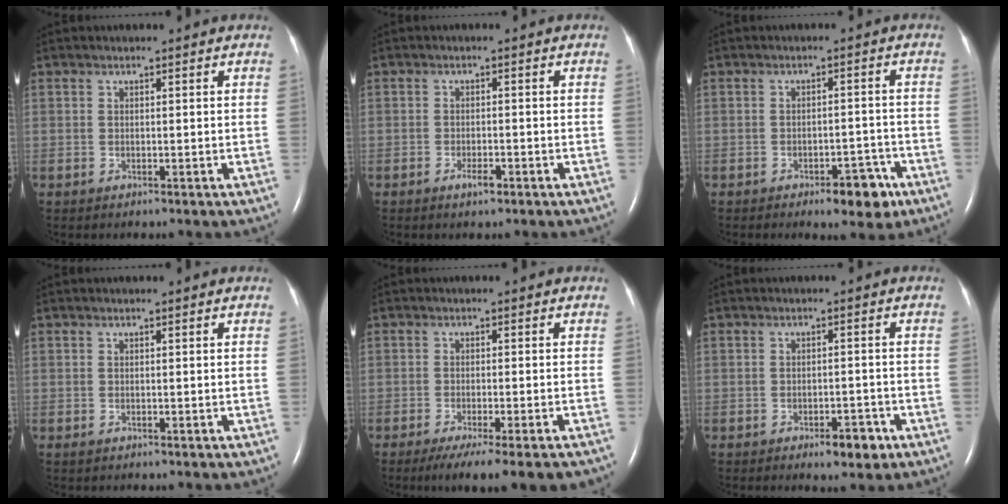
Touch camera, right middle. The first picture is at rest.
{"total": 1.8, "force": [-1.2, 0.5, 1.3], "torque": [-0.028, -0.001, -0.017]}
{"total": 5.2, "force": [-3.3, 2.1, 3.5], "torque": [-0.038, 0.004, -0.039]}
{"total": 0.0}
{"total": 9.9, "force": [-7.7, 0.5, 6.2], "torque": [-0.077, -0.020, -0.113]}
{"total": 3.8, "force": [-2.3, 1.5, 2.7], "torque": [-0.035, 0.002, -0.026]}